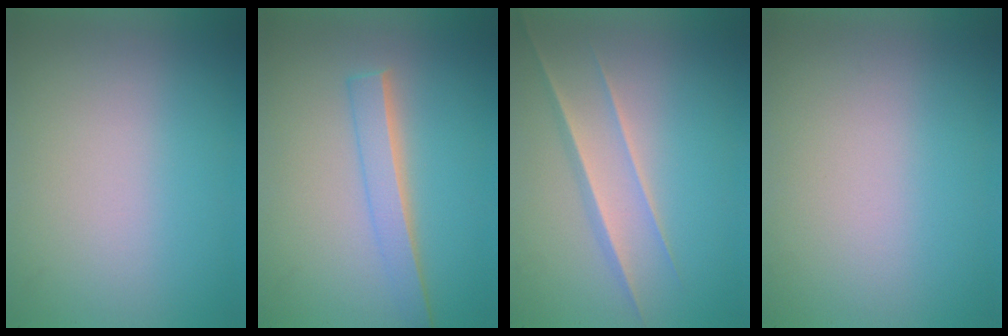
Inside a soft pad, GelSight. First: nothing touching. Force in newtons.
{"total": 2.1}
{"total": 1.5}
{"total": 0.0}